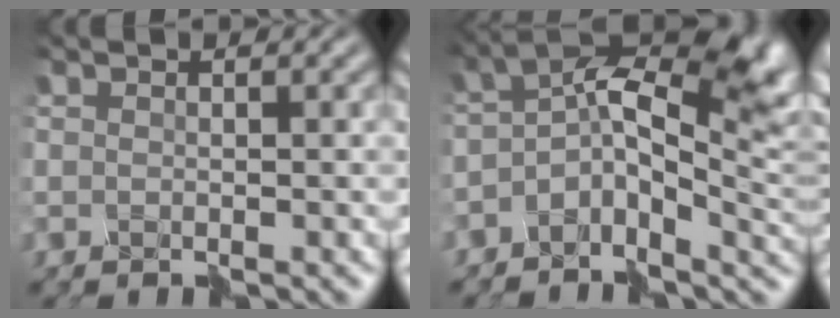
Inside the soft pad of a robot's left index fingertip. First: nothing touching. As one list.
[{"total": 10.0, "force": [0.3, 4.8, 8.8], "torque": [-0.136, 0.022, -0.017]}]